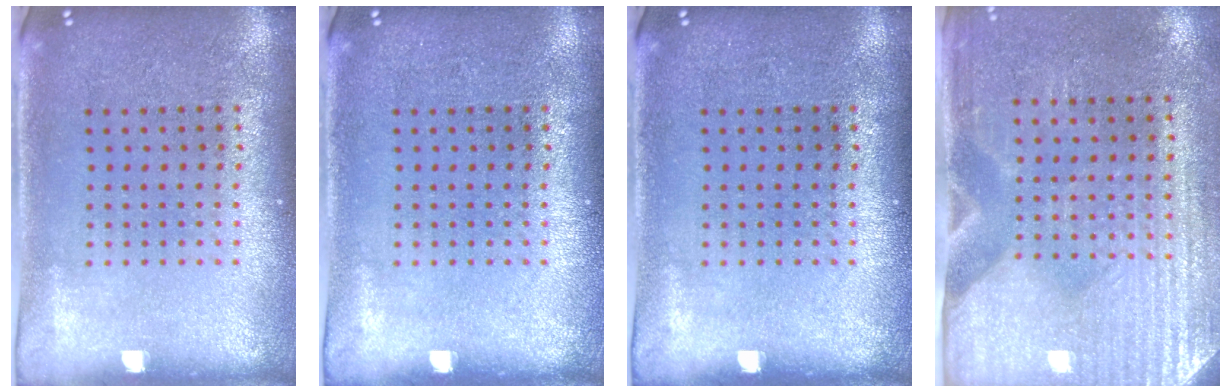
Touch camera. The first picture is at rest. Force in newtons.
{"total": 0.0}
{"total": 0.0}
{"total": 3.0, "press": 2.6, "slide": 1.5}